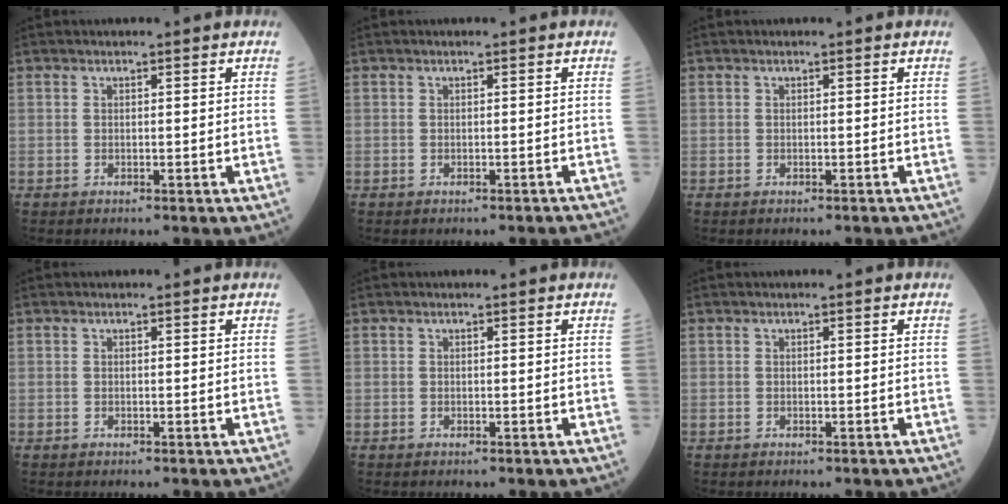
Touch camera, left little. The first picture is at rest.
{"total": 2.7, "force": [-2.6, 0.1, 0.6], "torque": [-0.007, -0.008, -0.027]}
{"total": 1.5, "force": [-1.4, 0.0, 0.4], "torque": [-0.005, 0.000, -0.016]}
{"total": 0.0}
{"total": 0.0}
{"total": 0.0}